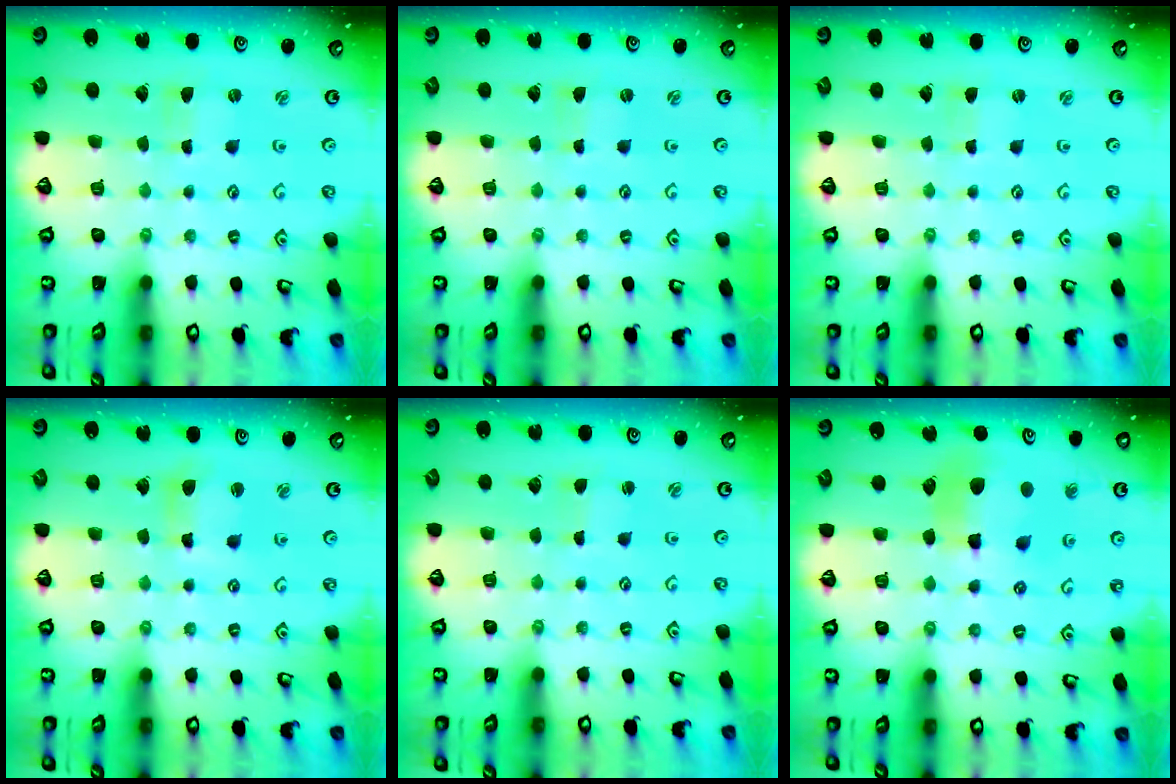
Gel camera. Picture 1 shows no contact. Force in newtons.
{"total": 0.0}
{"total": 0.6, "press": 0.6, "slide": 0.1}
{"total": 6.9, "press": 6.8, "slide": 1.0}
{"total": 1.2, "press": 1.2, "slide": 0.1}
{"total": 11.1, "press": 11.0, "slide": 1.6}